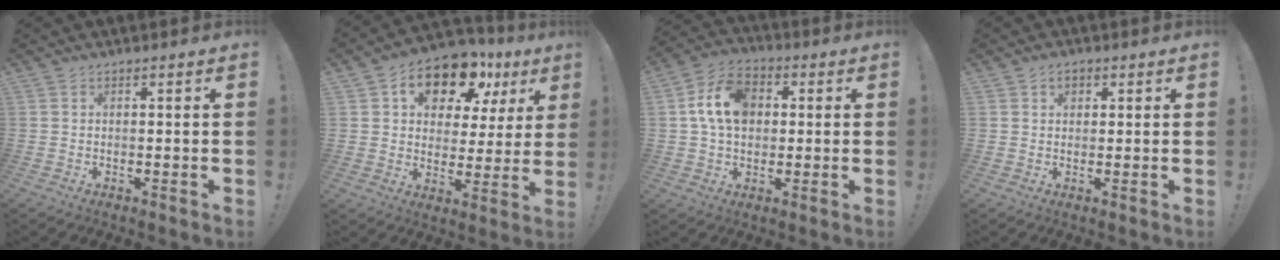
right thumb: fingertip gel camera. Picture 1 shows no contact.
{"total": 14.7, "force": [8.4, 8.5, 8.5], "torque": [-0.125, -0.051, 0.147]}
{"total": 12.8, "force": [2.3, 9.3, 8.6], "torque": [-0.158, 0.014, 0.046]}
{"total": 2.2, "force": [0.9, 1.6, 1.1], "torque": [-0.008, -0.002, 0.014]}